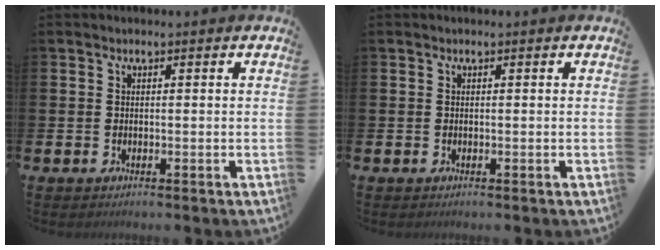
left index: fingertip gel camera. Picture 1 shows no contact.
{"total": 0.0}